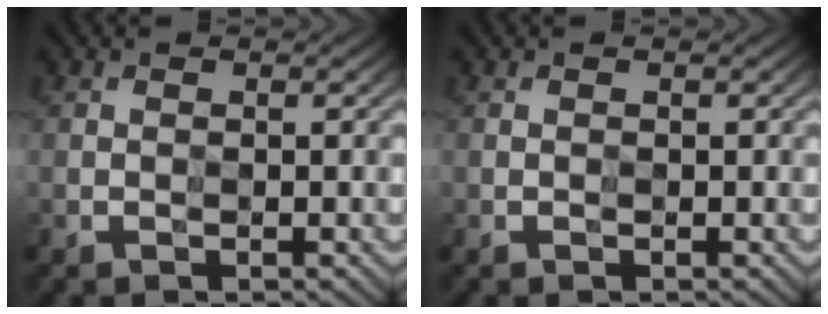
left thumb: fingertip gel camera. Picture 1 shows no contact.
{"total": 0.0}